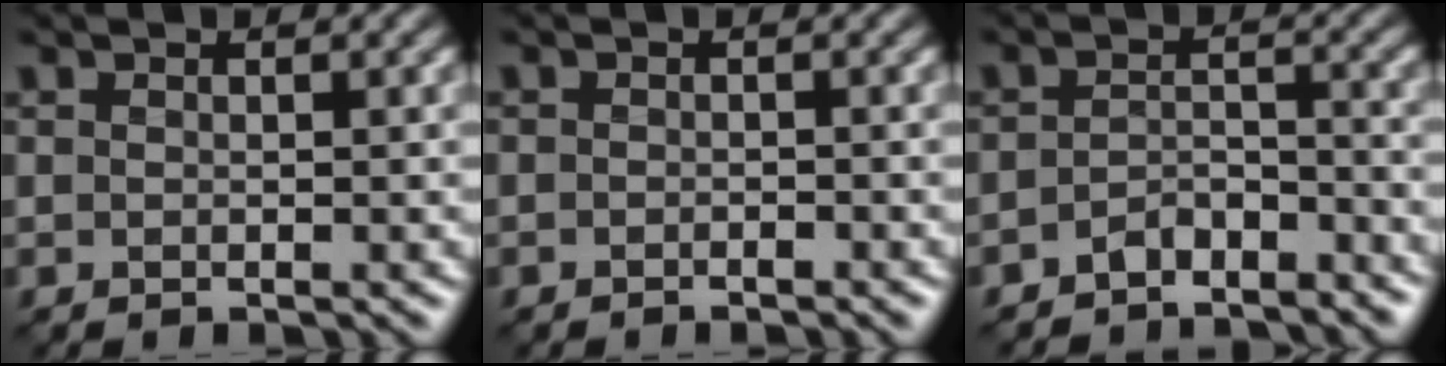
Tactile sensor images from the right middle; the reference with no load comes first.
{"total": 0.6, "force": [-0.6, 0.0, -0.1], "torque": [0.002, 0.002, -0.011]}
{"total": 2.8, "force": [-2.7, 0.6, 0.7], "torque": [-0.018, 0.006, -0.057]}